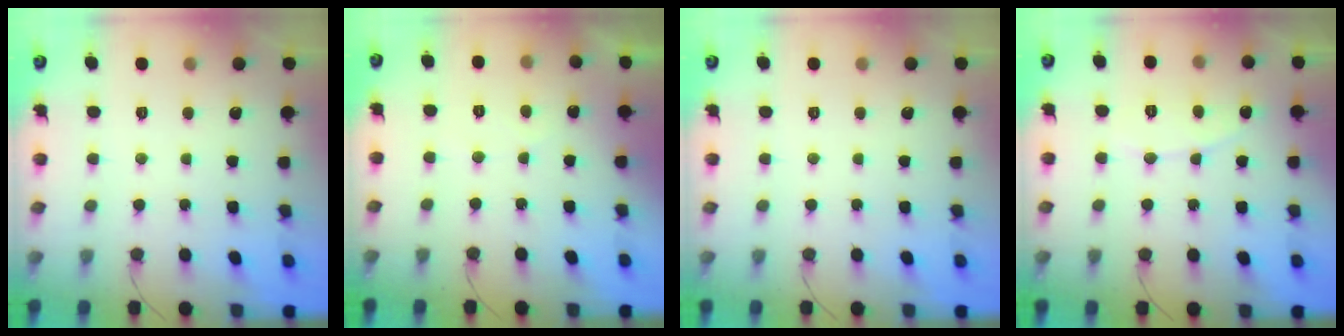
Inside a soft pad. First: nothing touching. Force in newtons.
{"total": 2.3, "press": 2.3, "slide": 0.1}
{"total": 0.0}
{"total": 5.5, "press": 5.5, "slide": 0.3}